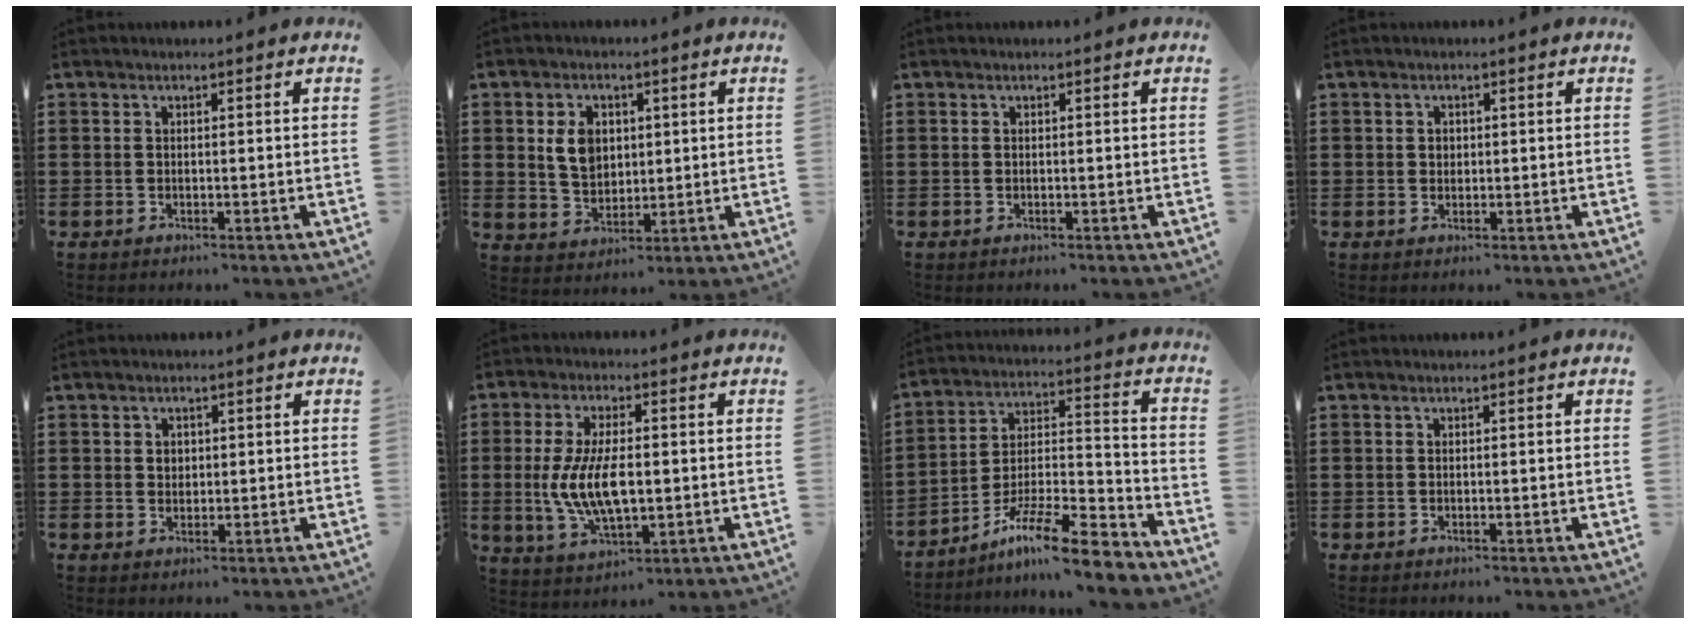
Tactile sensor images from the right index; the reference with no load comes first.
{"total": 5.7, "force": [1.3, 4.3, 3.5], "torque": [-0.075, 0.010, 0.021]}
{"total": 0.0}
{"total": 1.1, "force": [0.3, 0.9, 0.5], "torque": [-0.011, 0.006, 0.005]}
{"total": 1.4, "force": [0.4, 1.2, 0.6], "torque": [-0.014, 0.007, 0.008]}
{"total": 9.2, "force": [-0.4, 4.3, 8.1], "torque": [-0.180, -0.001, -0.013]}
{"total": 11.7, "force": [-9.7, 1.1, 6.4], "torque": [-0.097, 0.027, -0.186]}
{"total": 0.0}